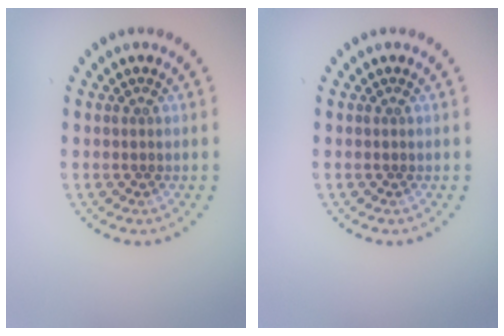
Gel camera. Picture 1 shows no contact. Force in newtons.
{"total": 0.0}